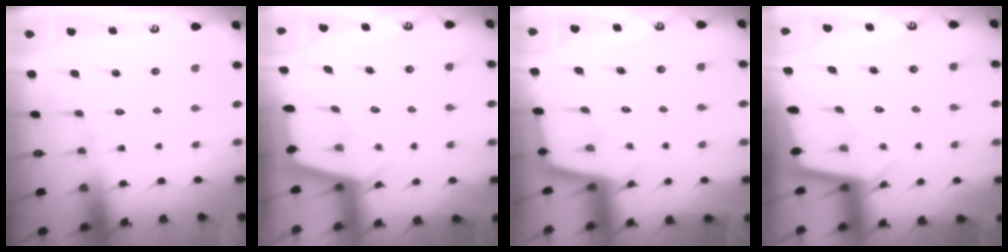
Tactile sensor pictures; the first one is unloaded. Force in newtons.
{"total": 2.1, "press": 2.1, "slide": 0.3}
{"total": 2.4, "press": 2.4, "slide": 0.2}
{"total": 1.8, "press": 1.8, "slide": 0.1}